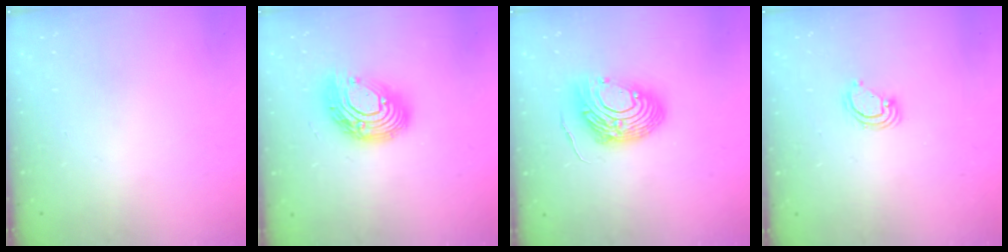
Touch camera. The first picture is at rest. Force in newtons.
{"total": 14.3, "press": 14.2, "slide": 1.3}
{"total": 12.9, "press": 12.9, "slide": 1.2}
{"total": 3.8, "press": 3.8, "slide": 0.1}